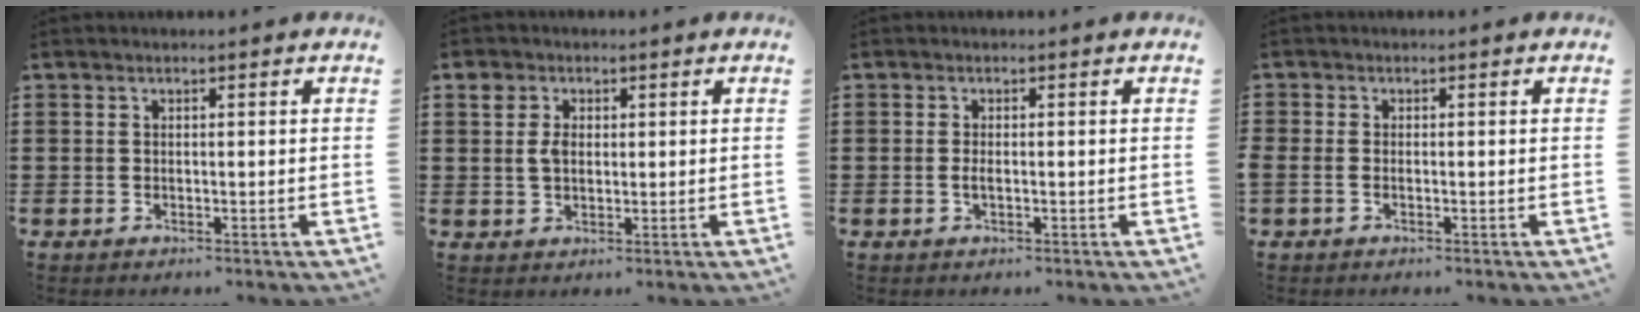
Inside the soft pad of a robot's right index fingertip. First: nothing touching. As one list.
[{"total": 3.2, "force": [0.8, 2.3, 2.0], "torque": [-0.048, 0.013, 0.012]}, {"total": 1.1, "force": [-0.3, 0.3, 1.0], "torque": [-0.019, 0.000, -0.005]}, {"total": 0.8, "force": [-0.5, 0.3, 0.6], "torque": [-0.019, -0.005, -0.012]}]